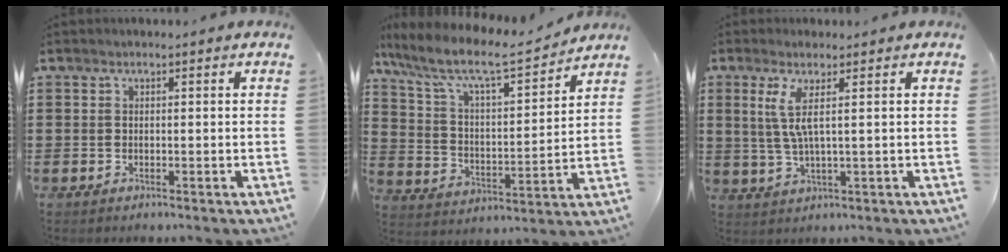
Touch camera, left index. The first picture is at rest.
{"total": 8.3, "force": [6.8, 1.4, 4.6], "torque": [-0.119, -0.042, 0.110]}
{"total": 4.9, "force": [1.4, 0.0, 4.7], "torque": [-0.110, -0.015, 0.018]}